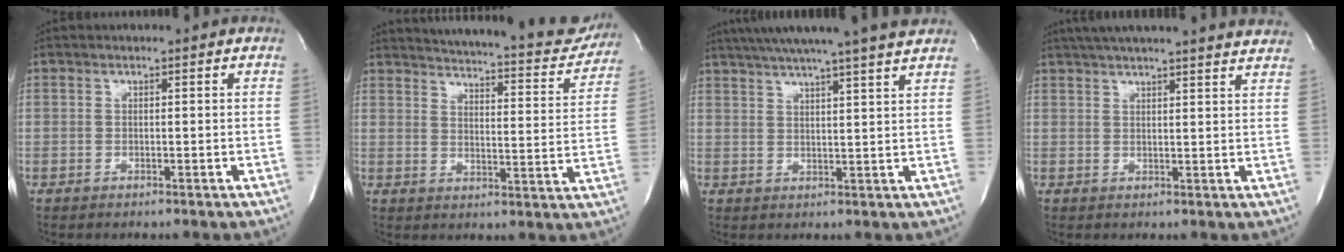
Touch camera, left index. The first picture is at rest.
{"total": 23.7, "force": [21.9, 4.4, 8.0], "torque": [-0.122, -0.055, 0.260]}
{"total": 17.8, "force": [15.6, -0.9, 8.4], "torque": [-0.146, 0.002, 0.210]}
{"total": 22.1, "force": [20.1, 1.1, 9.0], "torque": [-0.146, 0.006, 0.254]}